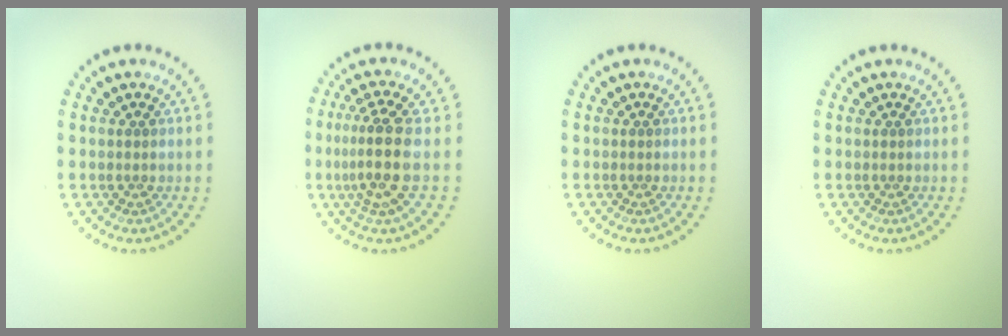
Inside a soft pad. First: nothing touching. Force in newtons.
{"total": 3.8, "press": 3.0, "slide": 2.4}
{"total": 0.0}
{"total": 0.0}